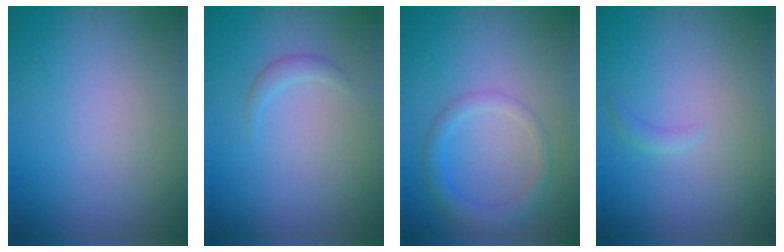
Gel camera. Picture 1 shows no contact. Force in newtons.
{"total": 1.2, "press": 1.2, "slide": 0.1}
{"total": 2.7, "press": 2.7, "slide": 0.1}
{"total": 0.8, "press": 0.8, "slide": 0.1}